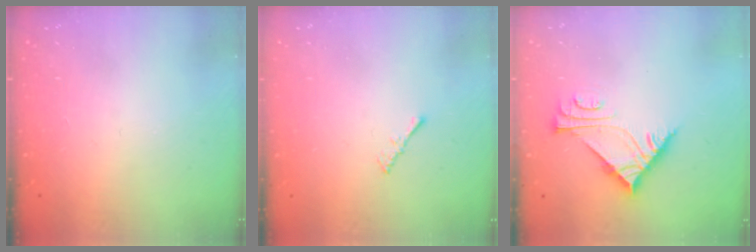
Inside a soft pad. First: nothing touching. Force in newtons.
{"total": 0.7, "press": 0.6, "slide": 0.3}
{"total": 7.0, "press": 7.0, "slide": 0.1}